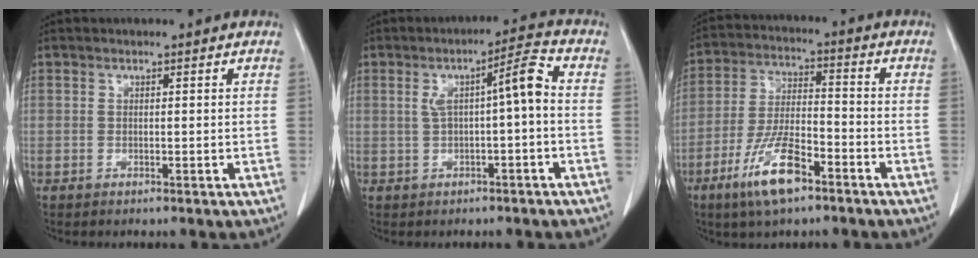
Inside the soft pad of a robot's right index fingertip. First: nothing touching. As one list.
[{"total": 6.1, "force": [0.1, 0.4, 6.1], "torque": [-0.098, 0.023, 0.003]}, {"total": 10.9, "force": [-6.5, 2.9, 8.3], "torque": [-0.167, -0.008, -0.120]}]